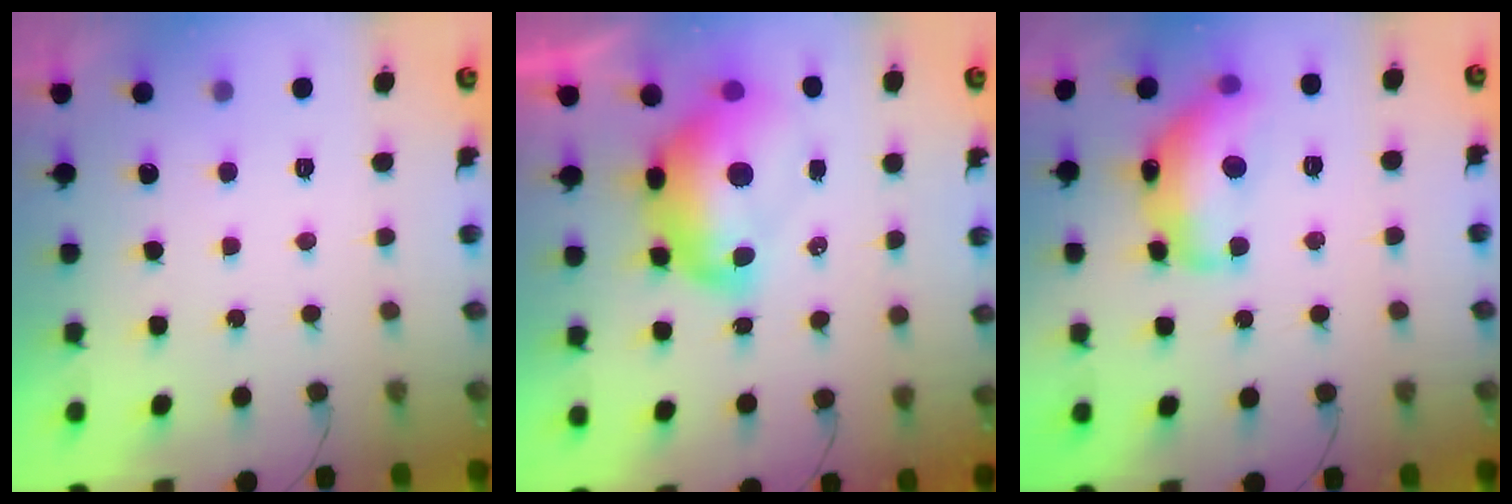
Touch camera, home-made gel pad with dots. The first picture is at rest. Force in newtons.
{"total": 14.9, "press": 14.8, "slide": 1.5}
{"total": 17.9, "press": 17.9, "slide": 0.9}